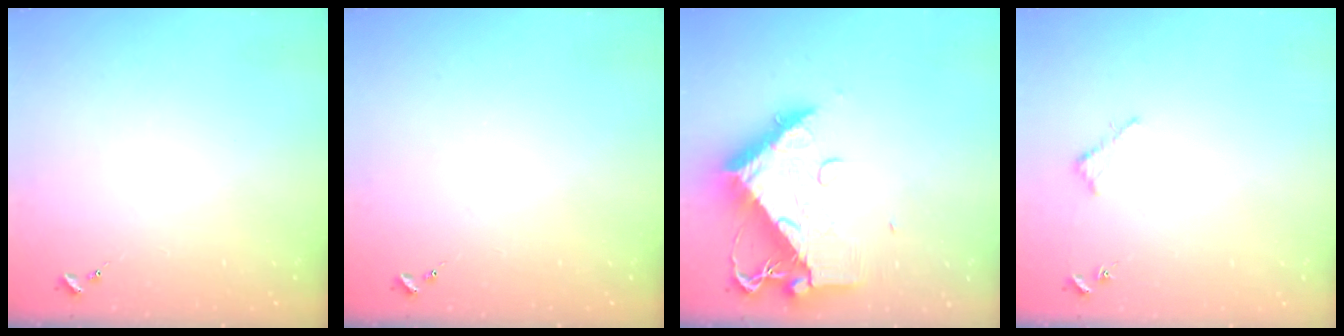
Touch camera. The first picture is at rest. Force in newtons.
{"total": 0.0}
{"total": 14.6, "press": 14.5, "slide": 1.5}
{"total": 2.6, "press": 2.6, "slide": 0.2}